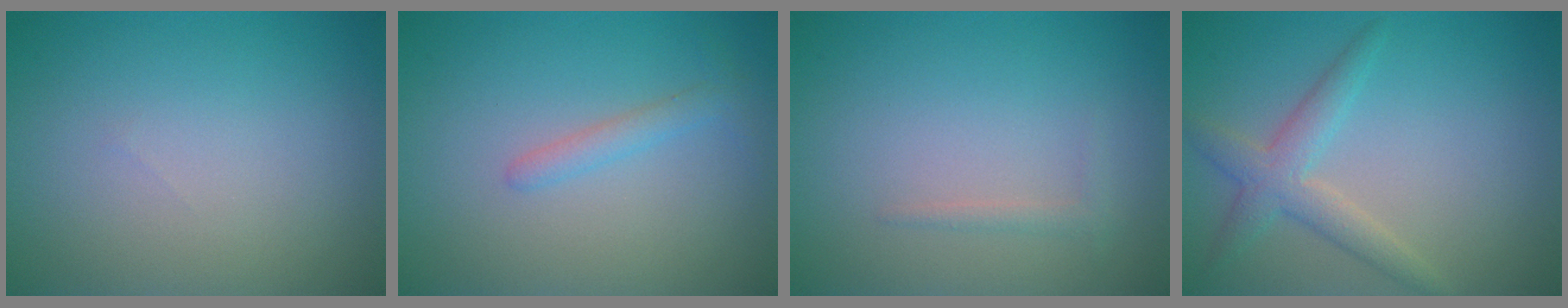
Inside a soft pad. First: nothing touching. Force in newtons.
{"total": 1.4, "press": 1.4, "slide": 0.0}
{"total": 0.8, "press": 0.8, "slide": 0.0}
{"total": 3.1, "press": 3.0, "slide": 0.2}